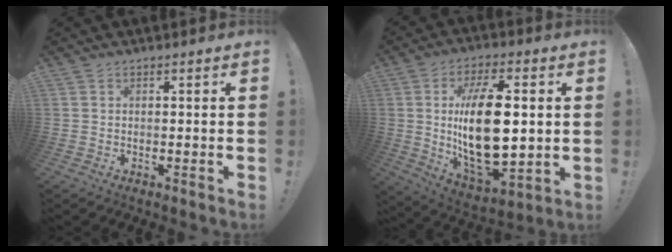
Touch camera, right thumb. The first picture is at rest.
{"total": 23.3, "force": [2.4, 10.9, 20.4], "torque": [-0.380, -0.011, 0.041]}